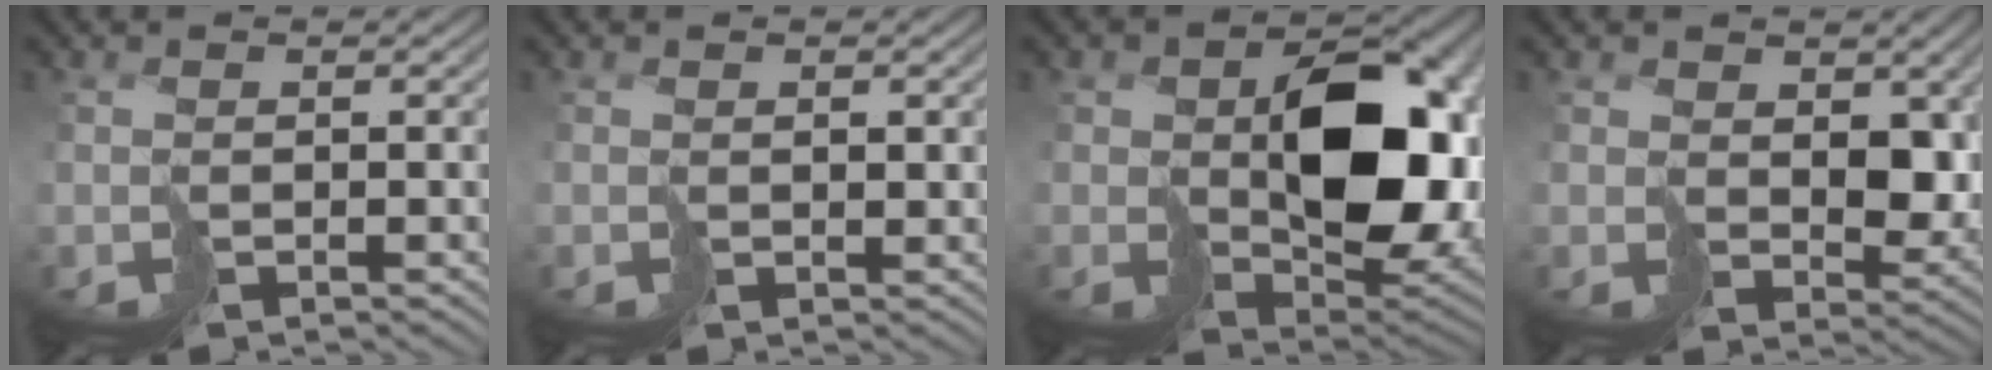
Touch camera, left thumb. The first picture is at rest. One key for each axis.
{"total": 0.9, "fx": 0.8, "fy": 0.4, "fz": 0.1, "tx": 0.007, "ty": 0.003, "tz": 0.021}
{"total": 14.6, "fx": 1.6, "fy": 10.1, "fz": 10.4, "tx": -0.142, "ty": -0.029, "tz": 0.057}
{"total": 6.4, "fx": 1.5, "fy": 4.5, "fz": 4.2, "tx": -0.091, "ty": -0.010, "tz": 0.031}